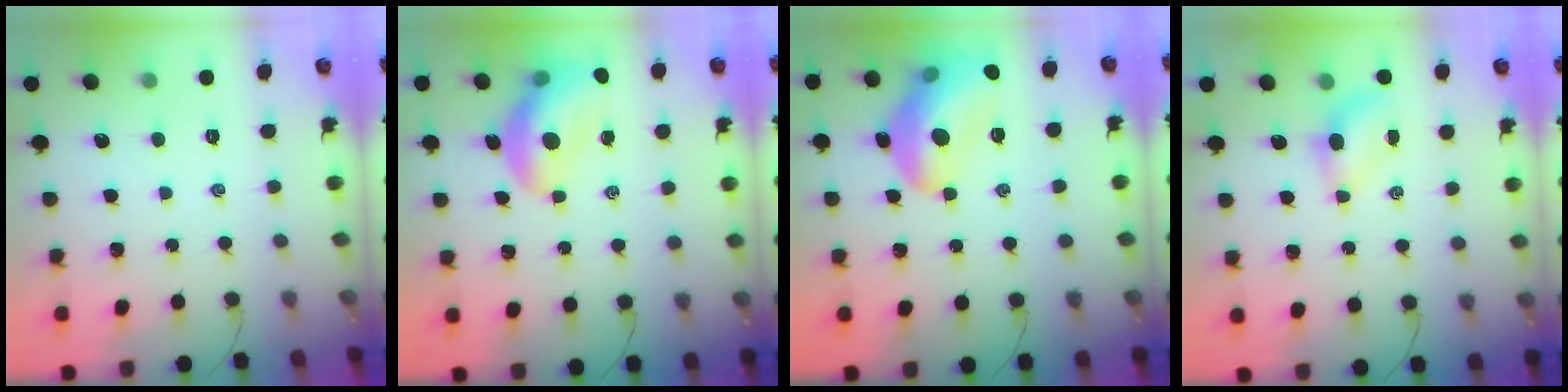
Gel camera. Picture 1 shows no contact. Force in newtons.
{"total": 12.3, "press": 11.8, "slide": 3.3}
{"total": 17.4, "press": 17.3, "slide": 1.9}
{"total": 4.3, "press": 4.2, "slide": 0.9}